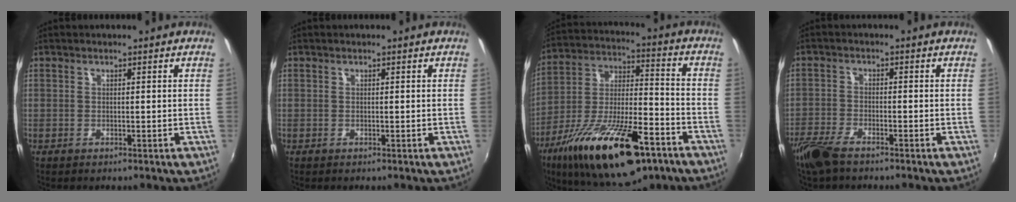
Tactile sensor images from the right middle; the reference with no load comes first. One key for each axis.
{"total": 0.0}
{"total": 25.9, "fx": -14.7, "fy": 9.1, "fz": 19.3, "tx": -0.342, "ty": -0.035, "tz": -0.236}
{"total": 6.6, "fx": -5.1, "fy": 1.9, "fz": 3.7, "tx": -0.101, "ty": -0.017, "tz": -0.105}